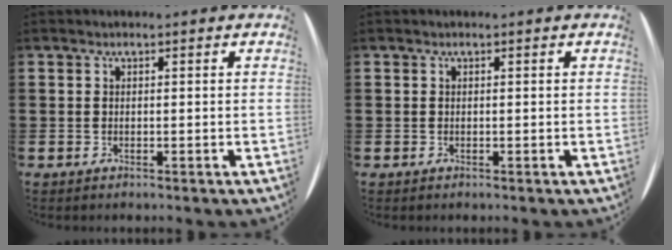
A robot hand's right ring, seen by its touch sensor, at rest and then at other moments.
{"total": 0.0}